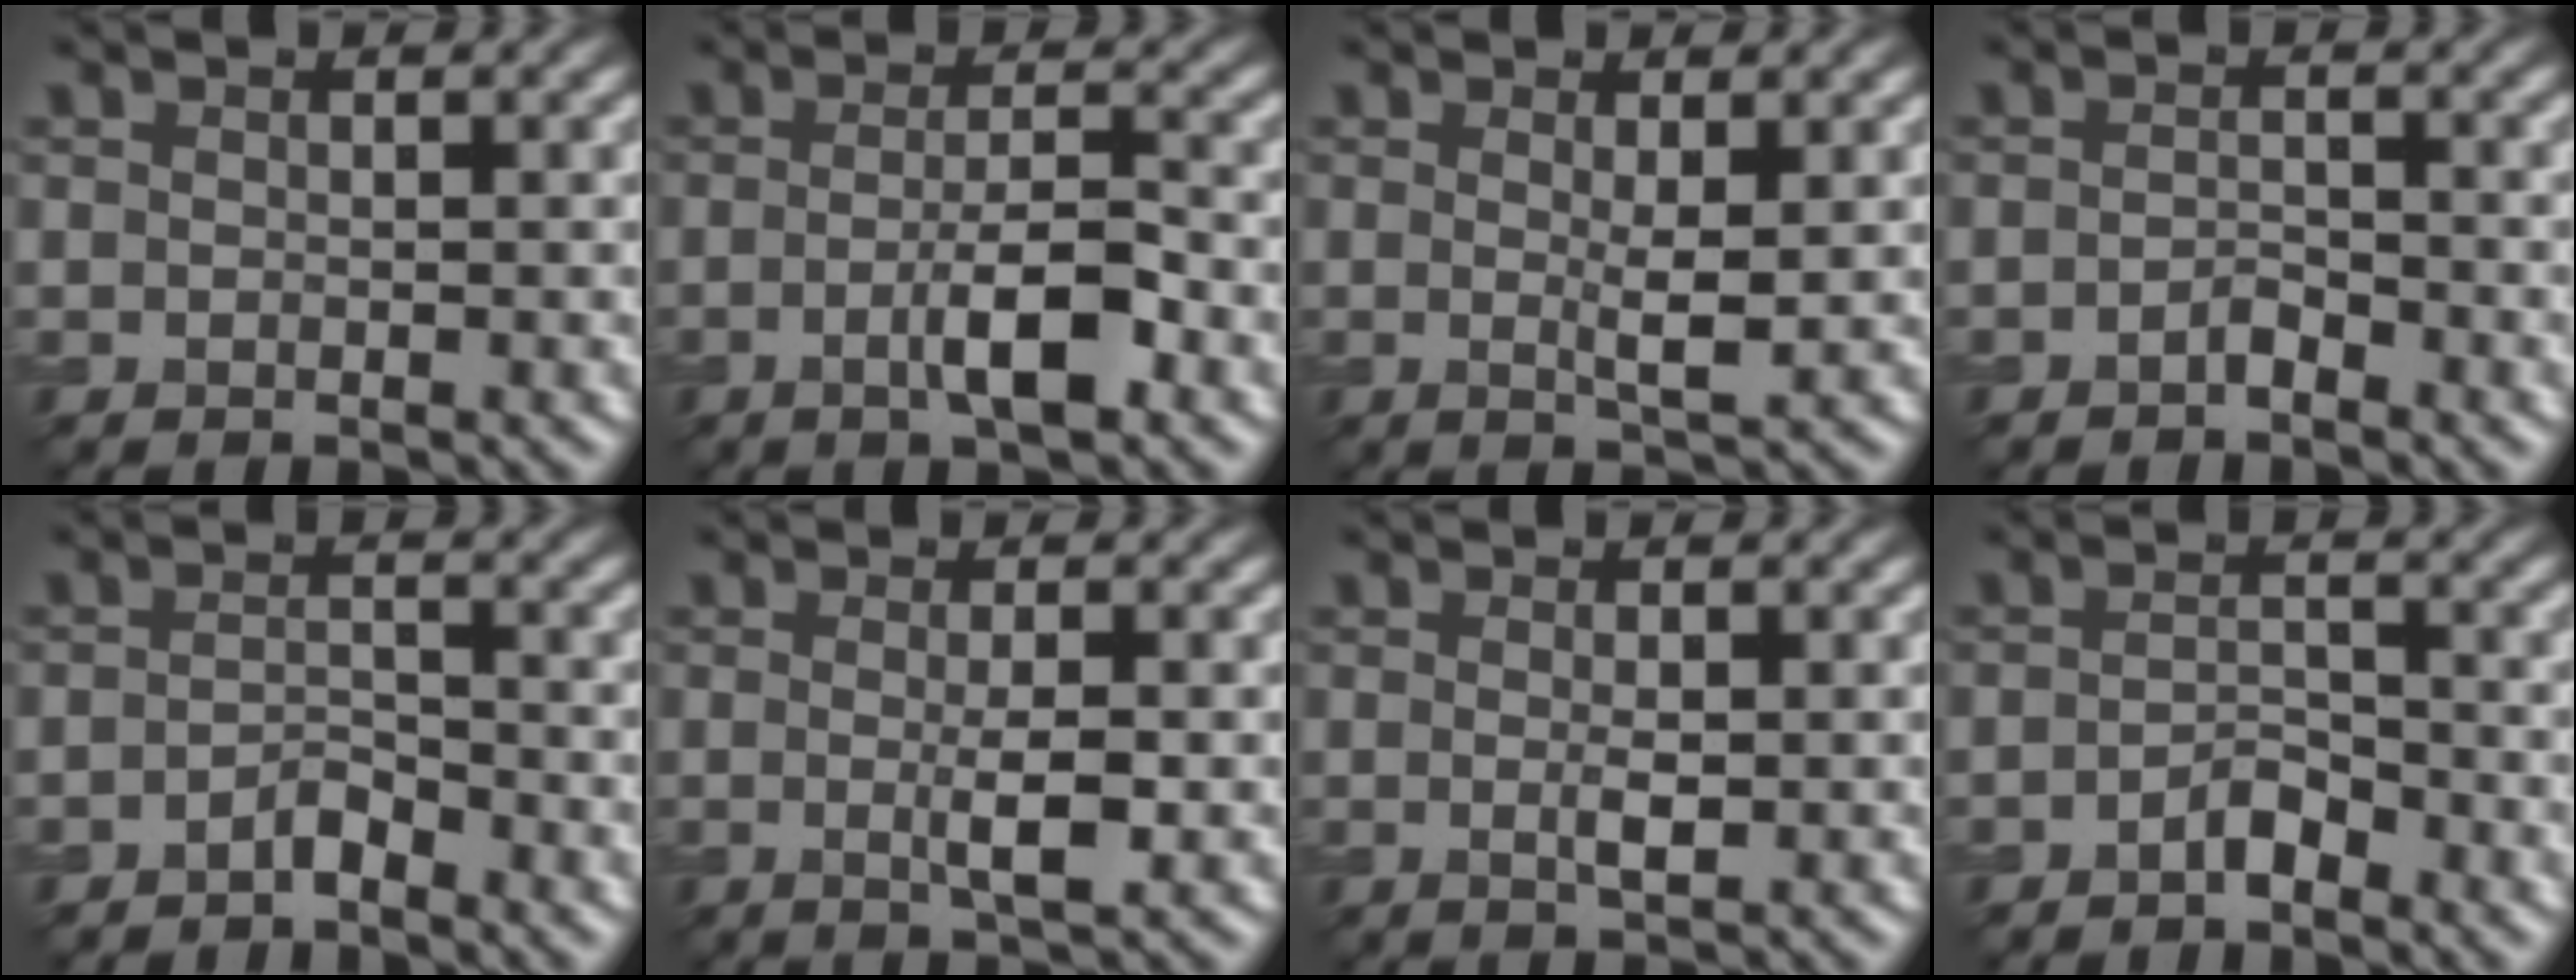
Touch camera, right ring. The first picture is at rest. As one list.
[{"total": 4.0, "force": [-1.3, 0.9, 3.7], "torque": [-0.065, 0.003, -0.024]}, {"total": 2.0, "force": [0.4, 0.2, 1.9], "torque": [-0.036, -0.007, 0.006]}, {"total": 1.1, "force": [-0.9, 0.4, 0.5], "torque": [-0.011, 0.004, -0.017]}, {"total": 1.6, "force": [-1.3, 0.5, 0.7], "torque": [-0.014, 0.007, -0.026]}, {"total": 2.6, "force": [-0.2, 0.4, 2.6], "torque": [-0.047, -0.006, -0.002]}, {"total": 1.4, "force": [0.0, 0.3, 1.4], "torque": [-0.027, -0.001, 0.001]}, {"total": 1.8, "force": [-1.3, 0.7, 0.9], "torque": [-0.017, 0.007, -0.027]}]